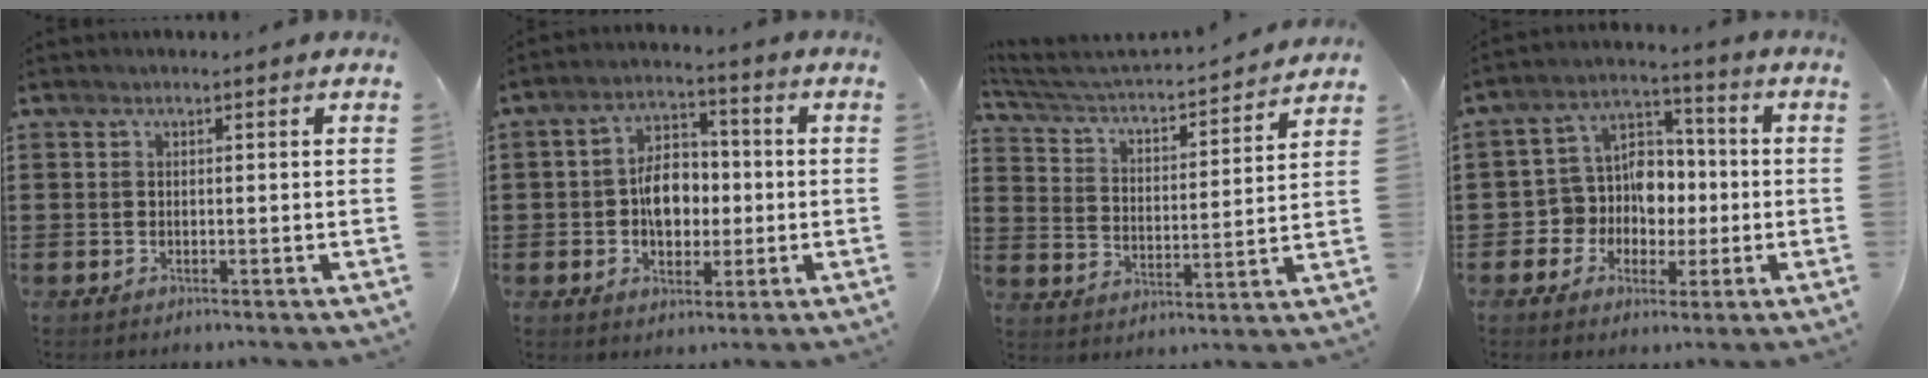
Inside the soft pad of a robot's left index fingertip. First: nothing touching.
{"total": 6.8, "force": [-0.5, 4.6, 5.0], "torque": [-0.086, 0.009, -0.015]}
{"total": 3.1, "force": [2.8, 0.5, 1.3], "torque": [-0.045, -0.031, 0.035]}
{"total": 7.7, "force": [-1.0, 7.1, 2.7], "torque": [-0.074, 0.009, -0.015]}